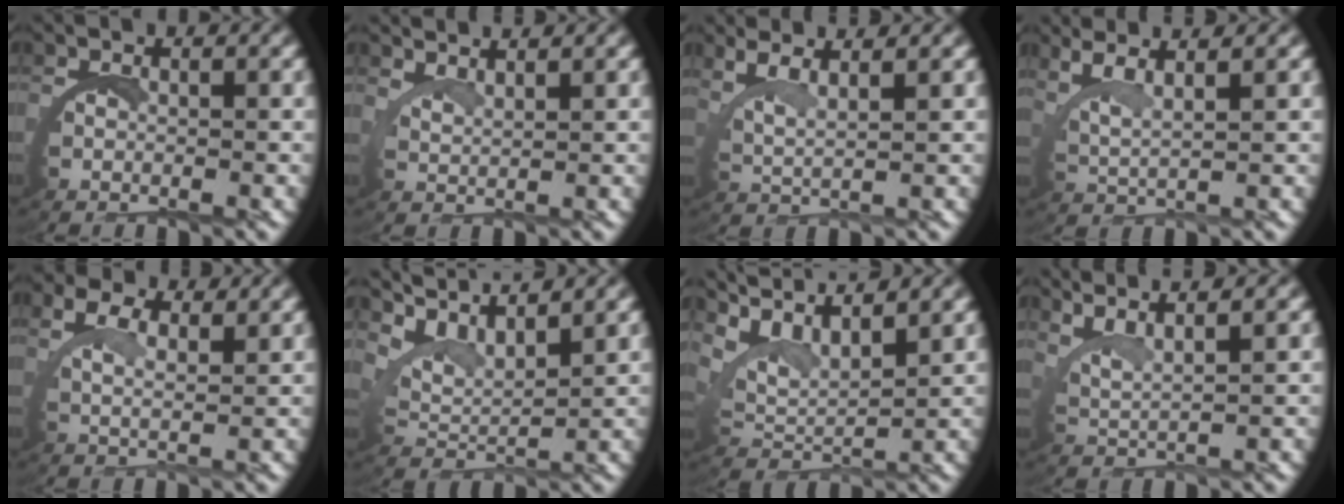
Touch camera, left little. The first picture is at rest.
{"total": 3.3, "force": [3.1, -0.8, 0.4], "torque": [-0.016, -0.001, 0.058]}
{"total": 3.8, "force": [2.9, 0.8, 2.3], "torque": [-0.065, -0.004, 0.053]}
{"total": 4.5, "force": [3.3, 1.5, 2.8], "torque": [-0.079, -0.002, 0.055]}
{"total": 3.2, "force": [2.6, 0.1, 2.0], "torque": [-0.051, -0.007, 0.049]}
{"total": 6.4, "force": [5.1, 2.1, 3.3], "torque": [-0.081, 0.010, 0.085]}
{"total": 6.7, "force": [4.7, 2.7, 3.9], "torque": [-0.100, 0.005, 0.080]}
{"total": 5.8, "force": [4.2, 2.1, 3.3], "torque": [-0.084, 0.004, 0.067]}